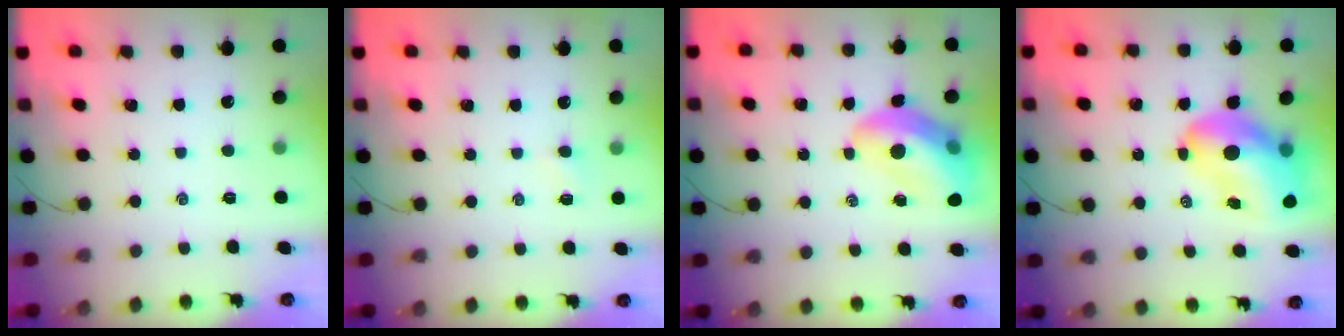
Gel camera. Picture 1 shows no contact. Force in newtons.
{"total": 2.5, "press": 2.4, "slide": 0.8}
{"total": 14.2, "press": 13.7, "slide": 3.7}
{"total": 12.6, "press": 12.1, "slide": 3.4}